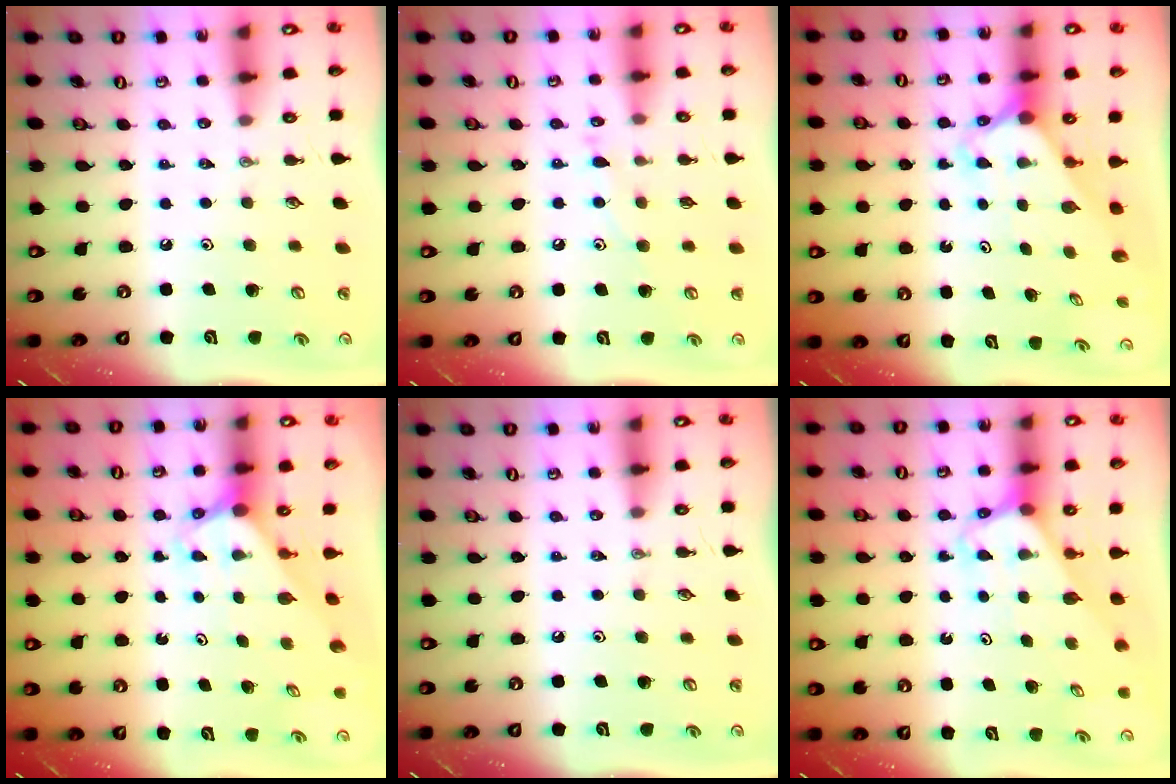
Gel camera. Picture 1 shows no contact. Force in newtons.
{"total": 6.3, "press": 6.3, "slide": 0.4}
{"total": 2.3, "press": 2.3, "slide": 0.2}
{"total": 2.8, "press": 2.8, "slide": 0.2}
{"total": 0.0}
{"total": 3.0, "press": 3.0, "slide": 0.2}